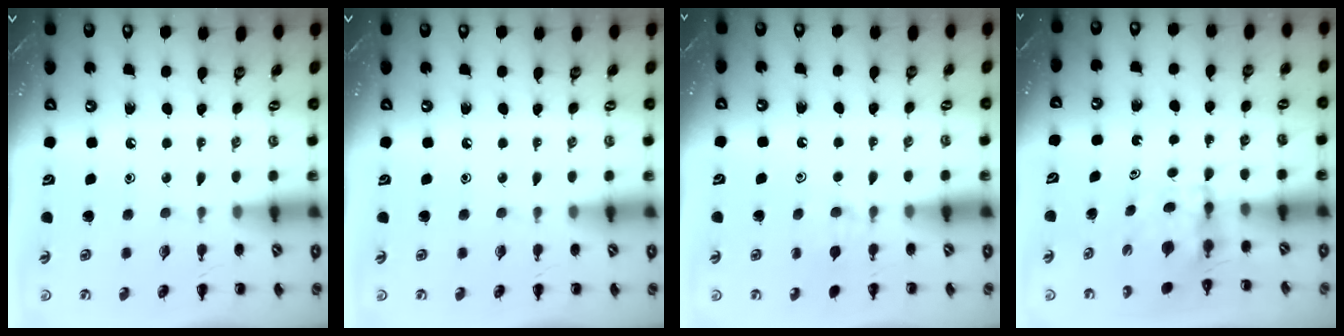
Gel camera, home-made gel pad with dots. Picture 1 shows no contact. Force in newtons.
{"total": 0.0}
{"total": 6.2, "press": 5.9, "slide": 1.8}
{"total": 3.9, "press": 3.9, "slide": 0.3}